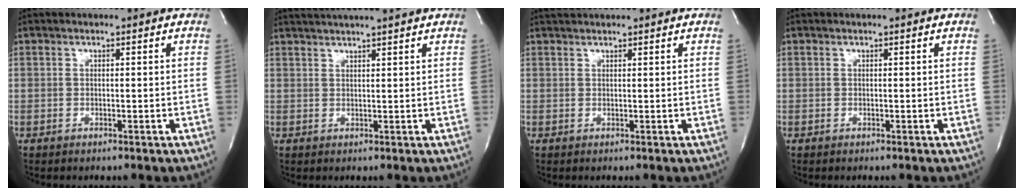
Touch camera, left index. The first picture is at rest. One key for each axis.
{"total": 8.6, "fx": 7.7, "fy": -0.4, "fz": 3.8, "tx": -0.065, "ty": 0.025, "tz": 0.106}
{"total": 2.5, "fx": 2.4, "fy": 0.2, "fz": 0.8, "tx": -0.013, "ty": 0.024, "tz": 0.042}
{"total": 0.0}